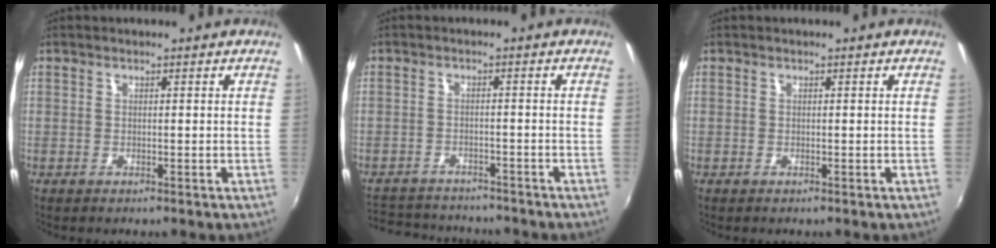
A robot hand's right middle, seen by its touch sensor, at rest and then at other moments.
{"total": 10.9, "force": [-9.9, 3.4, 3.1], "torque": [-0.086, 0.002, -0.150]}
{"total": 0.0}